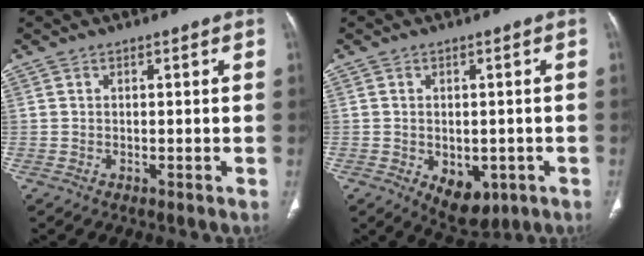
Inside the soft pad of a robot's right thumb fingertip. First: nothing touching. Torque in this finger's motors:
{"motor_torque": [-0.33, 0.22, -0.21, 0.09, 0.02]}